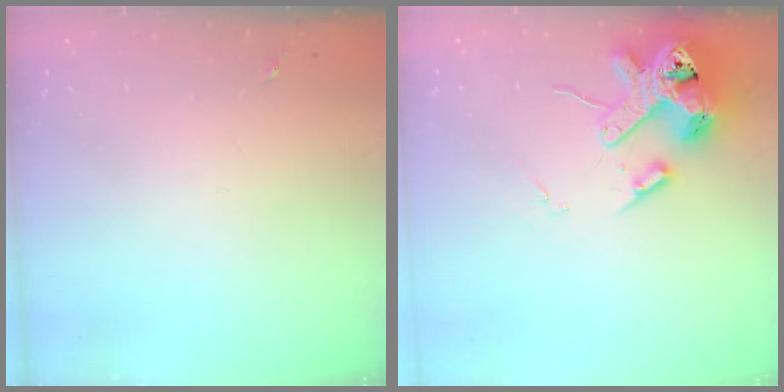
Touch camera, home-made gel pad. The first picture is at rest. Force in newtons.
{"total": 14.8, "press": 14.7, "slide": 2.3}